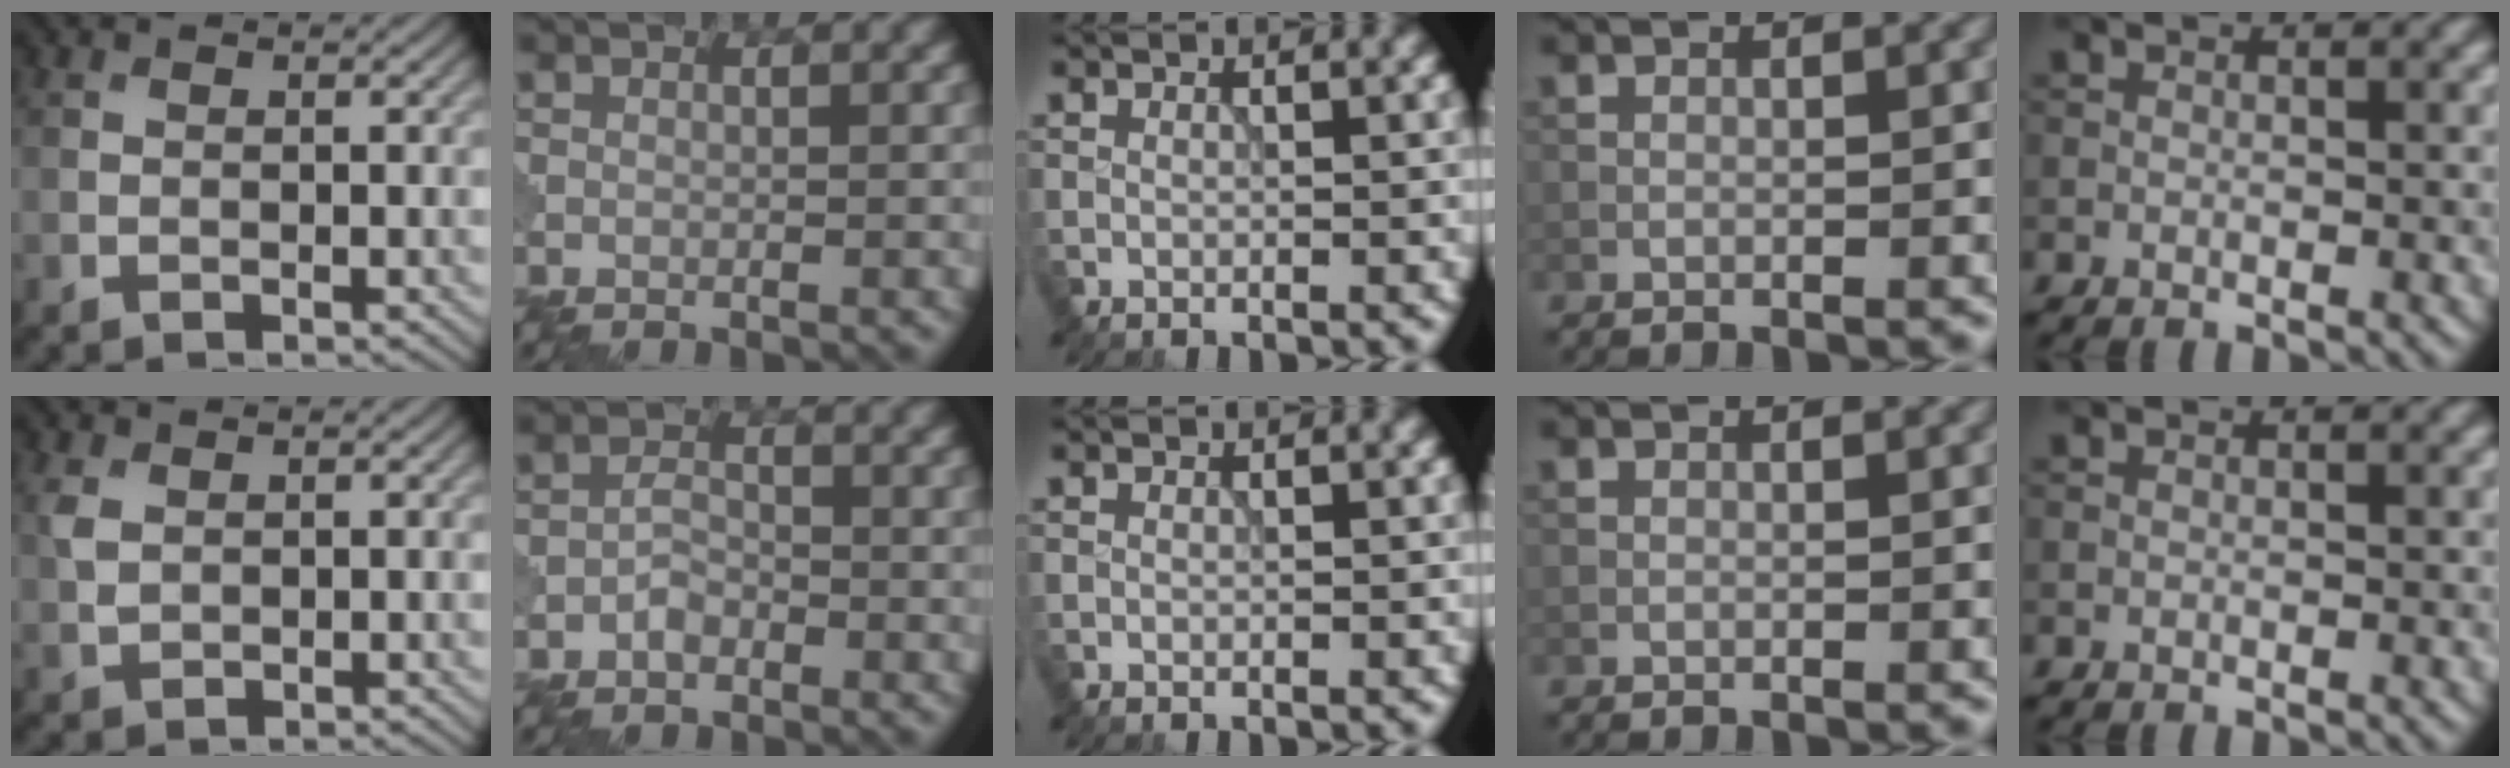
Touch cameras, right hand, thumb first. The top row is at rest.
{"thumb": {"total": 2.4, "force": [0.8, 1.7, 1.6], "torque": [-0.047, 0.000, 0.019]}, "index": {"total": 2.0, "force": [-1.1, 1.3, 1.0], "torque": [-0.018, 0.005, -0.023]}}